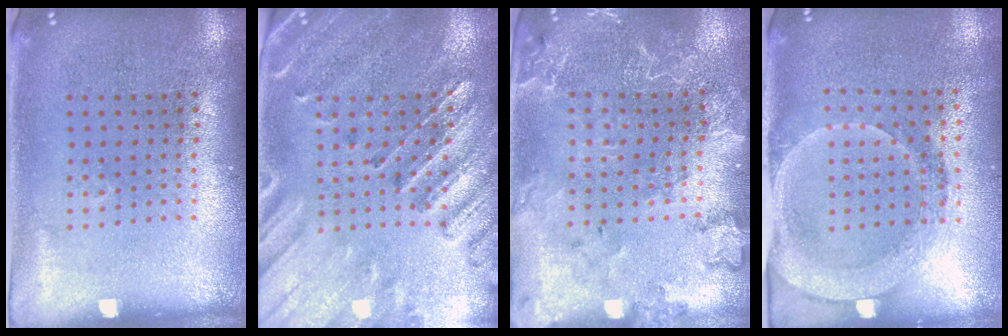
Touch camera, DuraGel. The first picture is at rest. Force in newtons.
{"total": 2.9, "press": 2.7, "slide": 1.1}
{"total": 2.2, "press": 2.1, "slide": 0.5}
{"total": 1.7, "press": 1.6, "slide": 0.7}